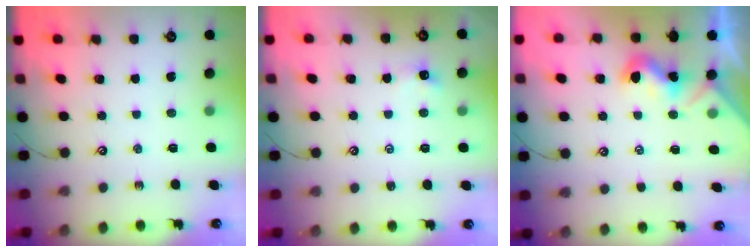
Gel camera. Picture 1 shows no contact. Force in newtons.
{"total": 0.0}
{"total": 1.3, "press": 1.2, "slide": 0.3}